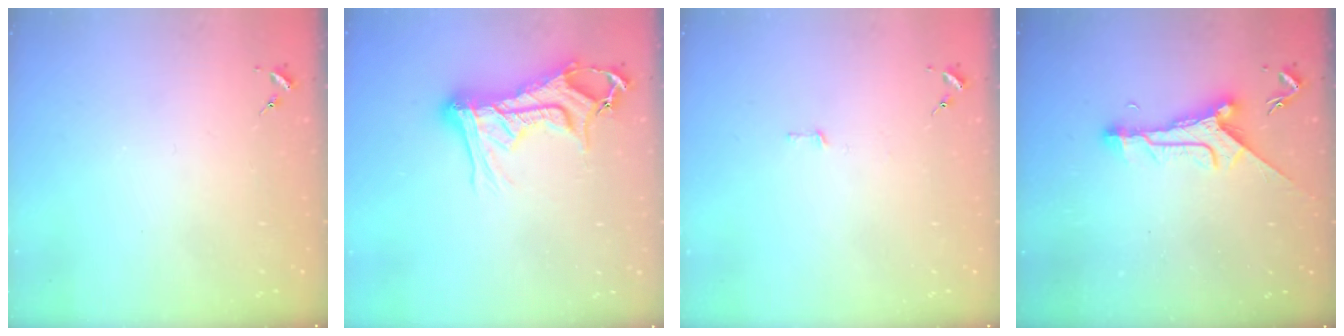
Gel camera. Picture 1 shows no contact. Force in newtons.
{"total": 17.4, "press": 17.3, "slide": 1.7}
{"total": 2.8, "press": 2.8, "slide": 0.2}
{"total": 9.9, "press": 9.9, "slide": 0.2}